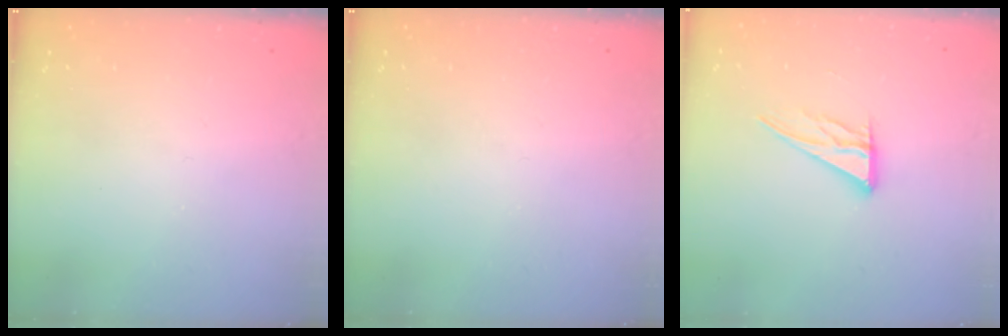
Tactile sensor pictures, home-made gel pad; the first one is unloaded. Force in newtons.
{"total": 0.0}
{"total": 10.2, "press": 10.1, "slide": 0.9}